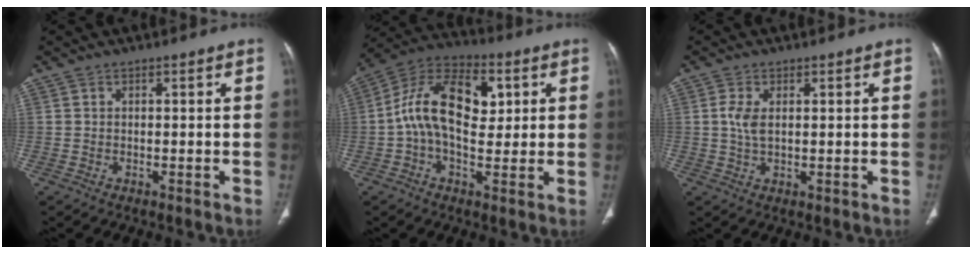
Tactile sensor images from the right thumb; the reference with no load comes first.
{"total": 16.2, "force": [2.3, 9.5, 12.9], "torque": [-0.203, 0.022, 0.033]}
{"total": 3.5, "force": [0.7, 1.6, 3.0], "torque": [-0.069, -0.005, 0.016]}